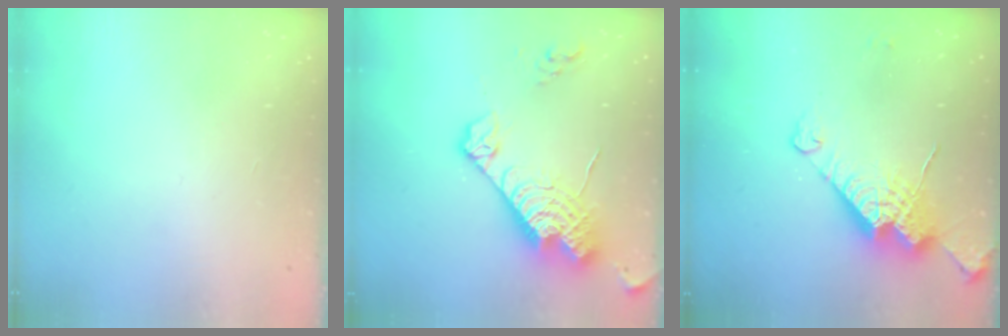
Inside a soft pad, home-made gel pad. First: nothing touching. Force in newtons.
{"total": 16.9, "press": 16.8, "slide": 1.4}
{"total": 13.8, "press": 13.8, "slide": 1.4}